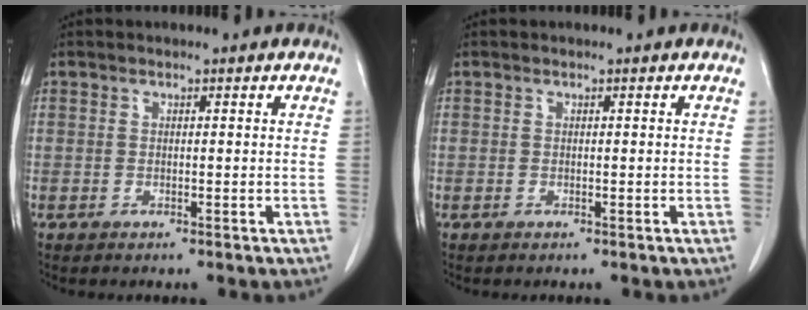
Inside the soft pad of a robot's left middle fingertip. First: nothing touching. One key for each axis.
{"total": 0.0}